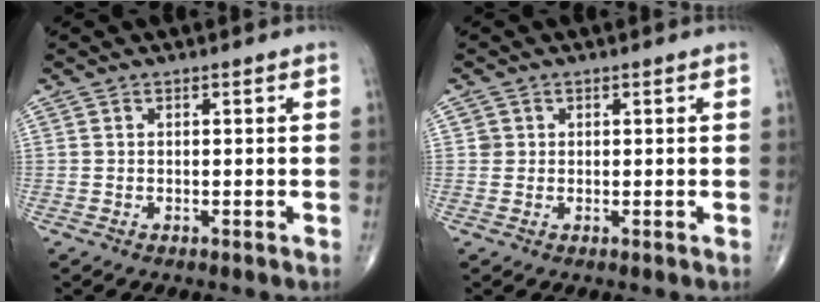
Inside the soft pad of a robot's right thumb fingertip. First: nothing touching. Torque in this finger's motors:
{"motor_torque": [0.39, 0.38, 0.21, -0.10, 0.00]}